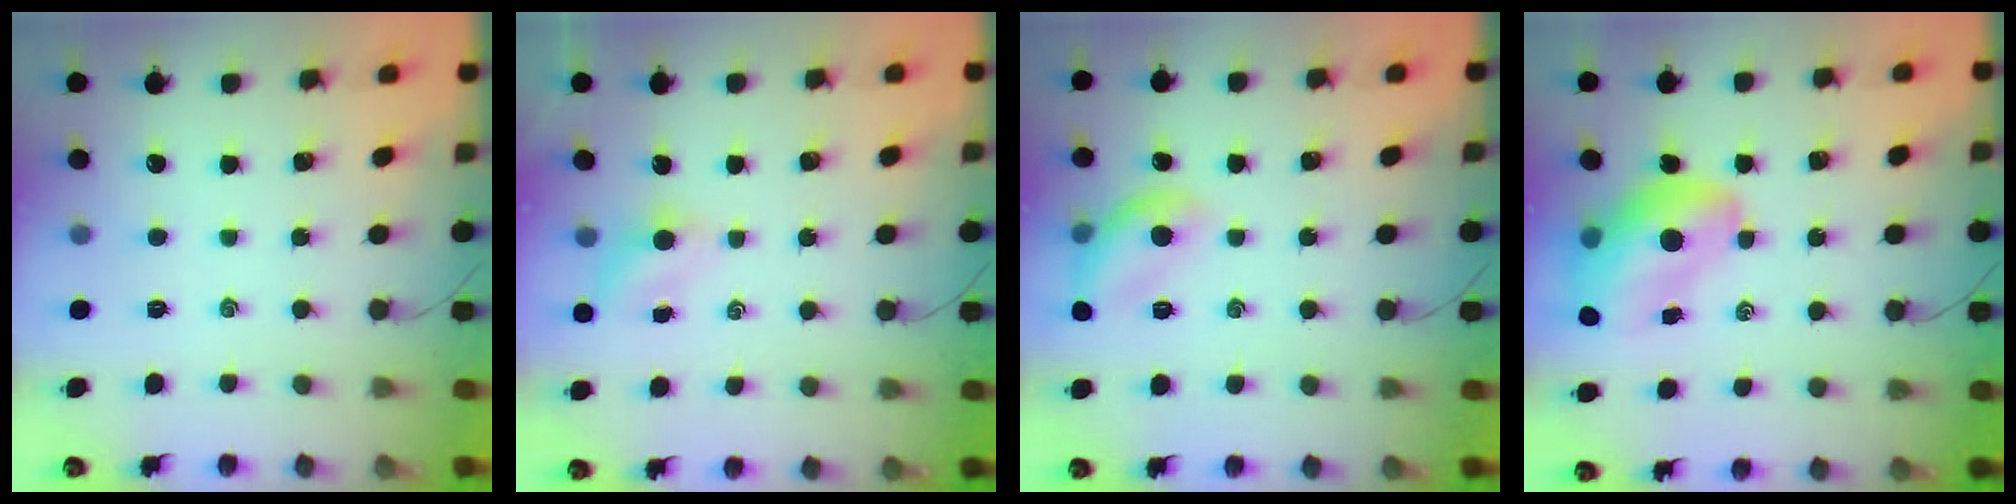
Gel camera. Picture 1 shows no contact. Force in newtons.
{"total": 3.0, "press": 2.8, "slide": 1.0}
{"total": 11.6, "press": 11.5, "slide": 1.4}
{"total": 14.4, "press": 13.9, "slide": 4.0}